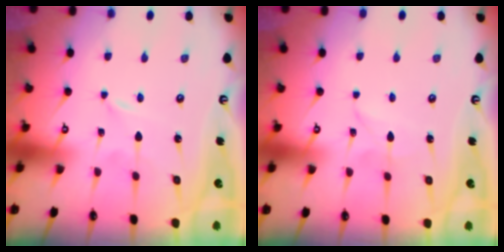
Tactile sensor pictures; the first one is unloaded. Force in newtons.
{"total": 2.7, "press": 2.7, "slide": 0.3}